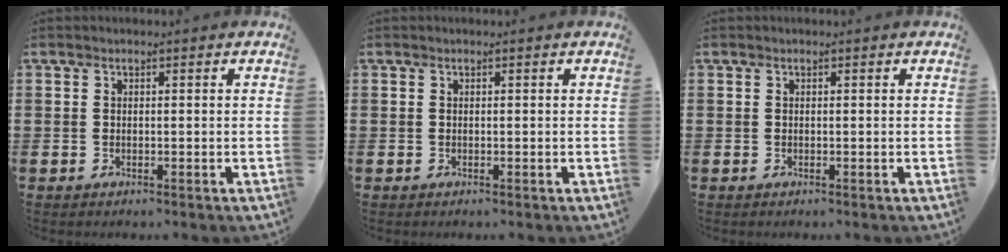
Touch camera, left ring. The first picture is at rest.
{"total": 0.0}
{"total": 0.0}